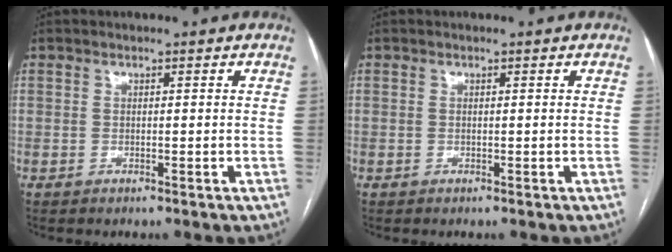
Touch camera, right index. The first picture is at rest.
{"total": 0.0}